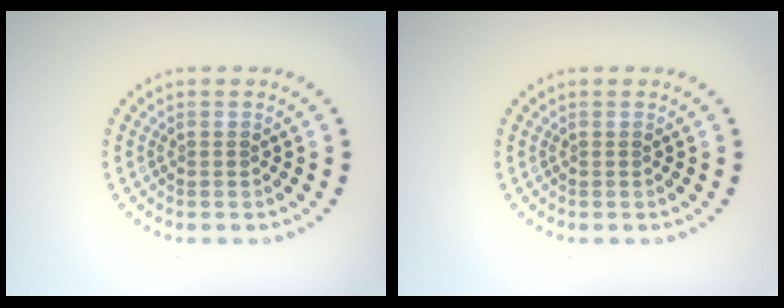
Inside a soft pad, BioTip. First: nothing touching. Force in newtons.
{"total": 0.0}